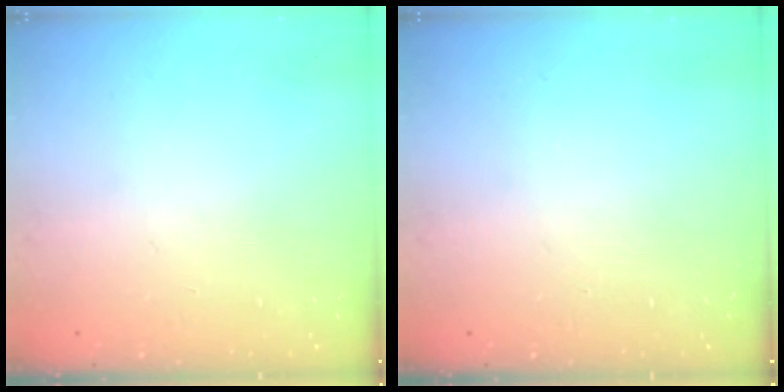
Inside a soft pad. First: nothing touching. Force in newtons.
{"total": 0.0}